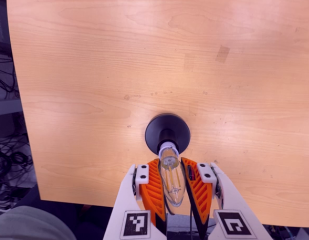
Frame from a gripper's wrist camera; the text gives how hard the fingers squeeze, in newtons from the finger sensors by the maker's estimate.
{"total": 19.2, "left": 19.6, "right": 18.8}